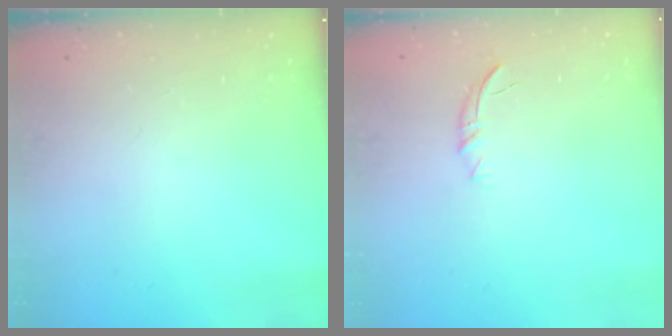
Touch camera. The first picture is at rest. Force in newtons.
{"total": 6.9, "press": 6.6, "slide": 2.0}